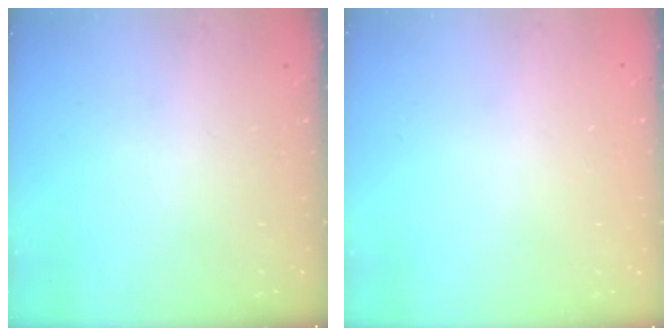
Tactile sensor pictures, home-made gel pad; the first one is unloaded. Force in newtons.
{"total": 0.0}